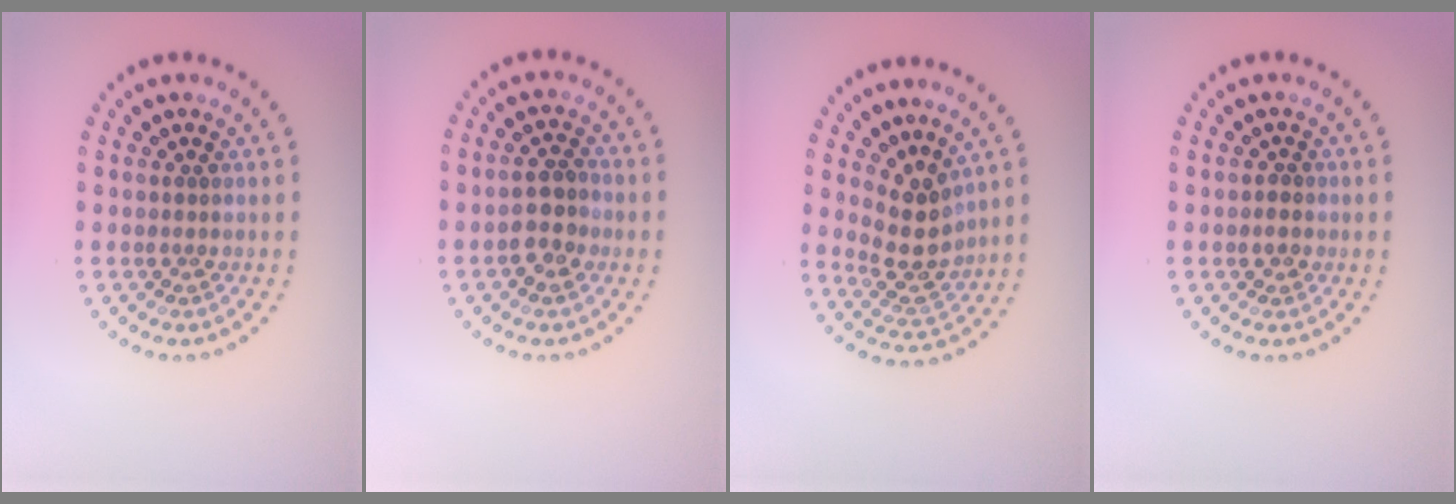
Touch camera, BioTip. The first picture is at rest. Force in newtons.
{"total": 2.8, "press": 2.8, "slide": 0.4}
{"total": 3.5, "press": 2.9, "slide": 1.9}
{"total": 0.8, "press": 0.7, "slide": 0.4}